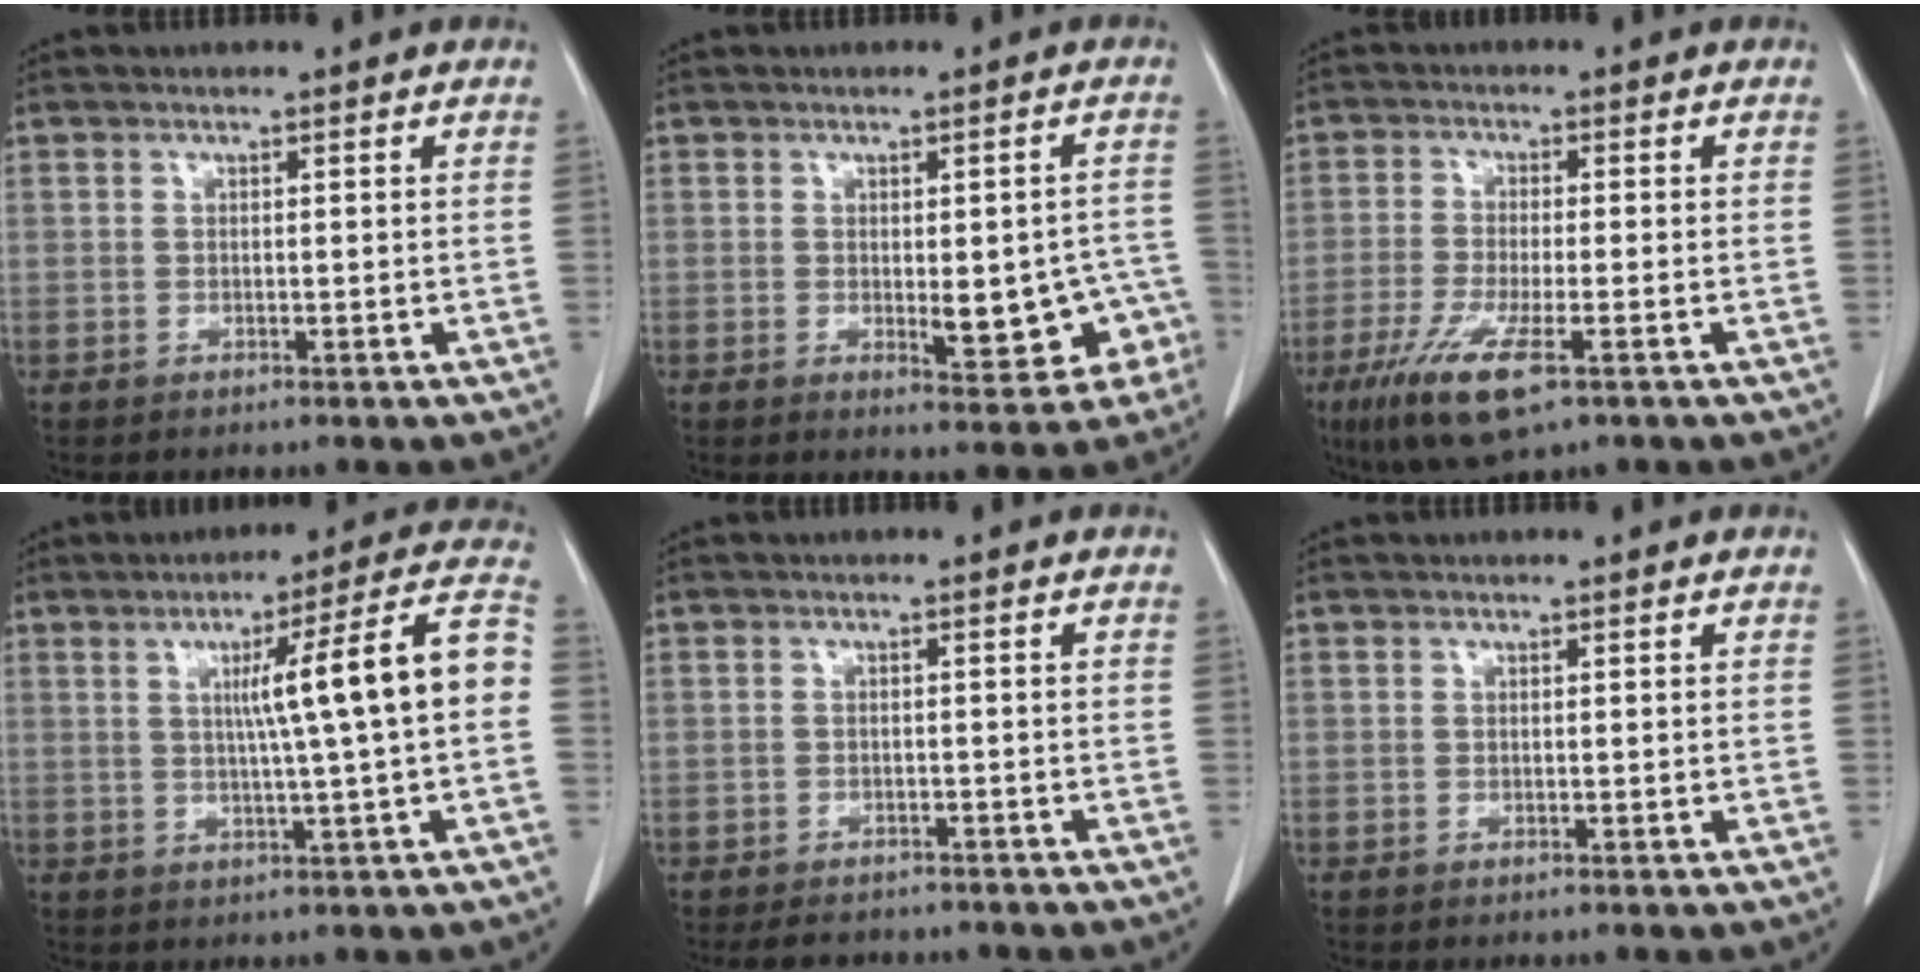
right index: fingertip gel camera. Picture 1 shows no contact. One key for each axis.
{"total": 8.7, "fx": -2.1, "fy": 3.4, "fz": 7.7, "tx": -0.080, "ty": 0.011, "tz": -0.018}
{"total": 10.0, "fx": -5.4, "fy": 1.9, "fz": 8.2, "tx": -0.160, "ty": -0.028, "tz": -0.091}
{"total": 12.8, "fx": 0.7, "fy": -1.1, "fz": 12.8, "tx": -0.179, "ty": 0.020, "tz": 0.008}
{"total": 5.2, "fx": -4.5, "fy": 2.2, "fz": 1.3, "tx": -0.019, "ty": 0.001, "tz": -0.056}
{"total": 0.0}